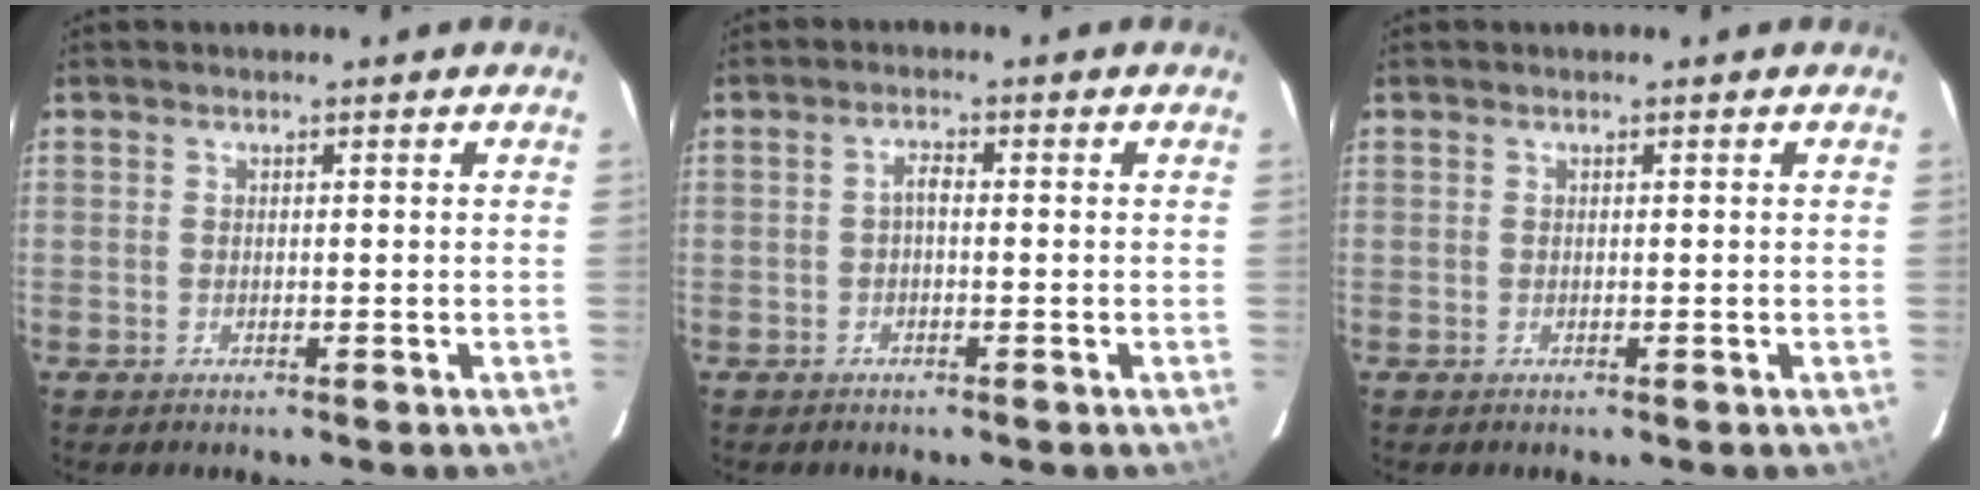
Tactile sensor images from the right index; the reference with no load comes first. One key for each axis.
{"total": 1.5, "fx": -0.4, "fy": 0.7, "fz": 1.3, "tx": -0.026, "ty": 0.008, "tz": -0.010}
{"total": 0.0}